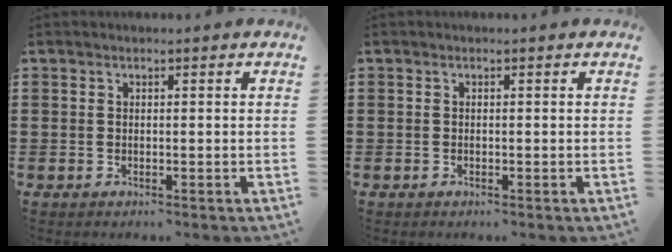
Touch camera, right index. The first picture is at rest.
{"total": 0.0}